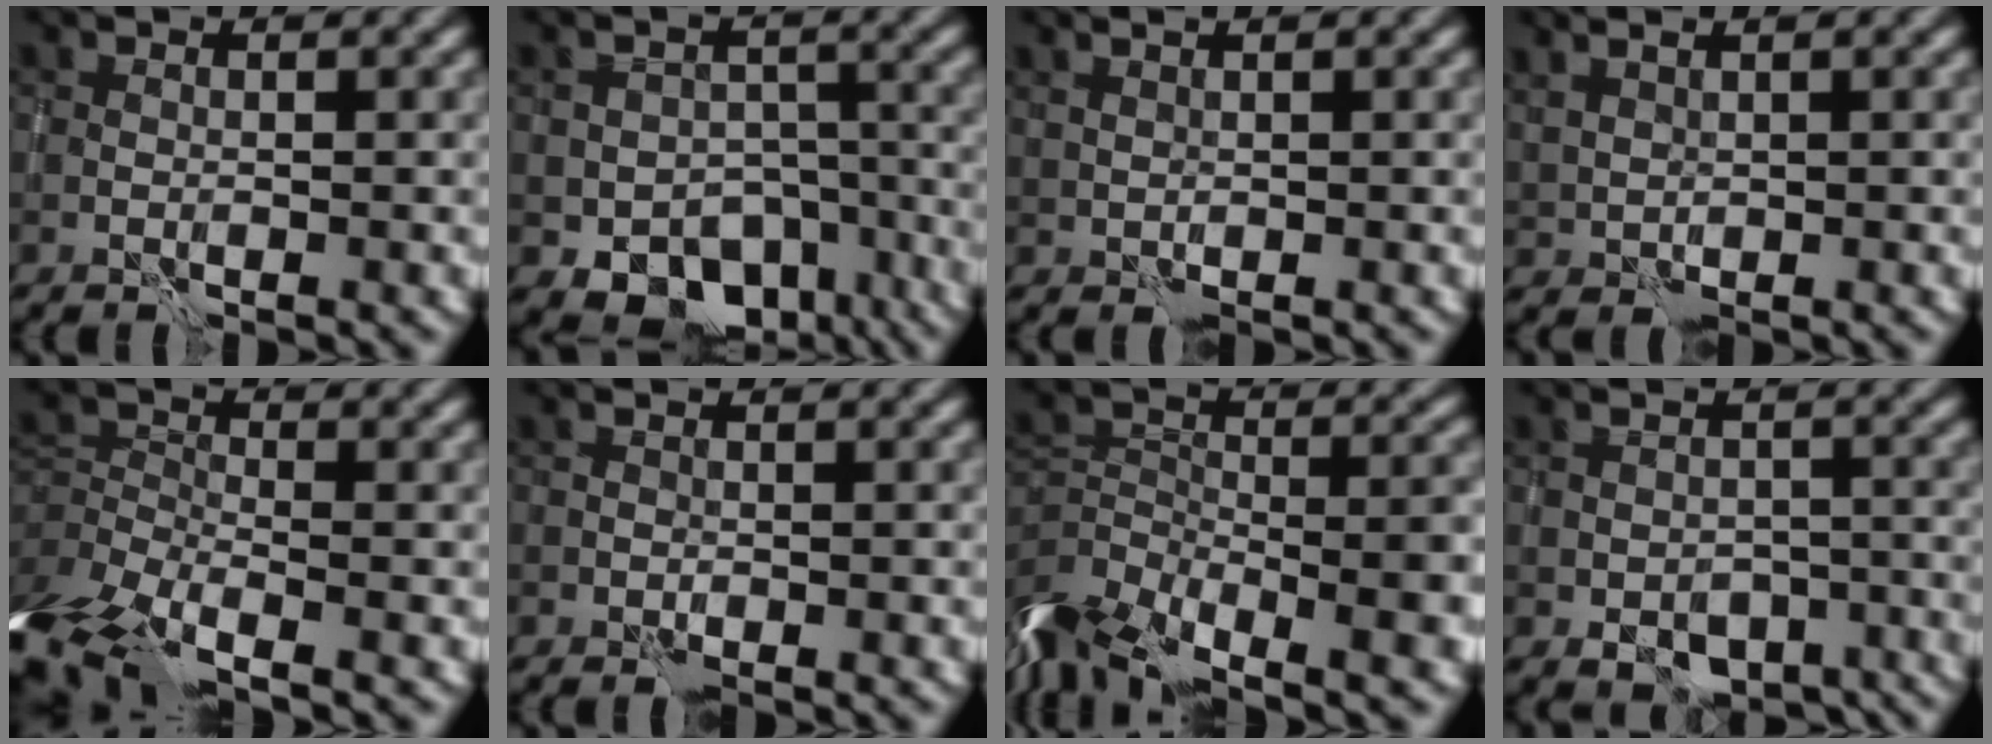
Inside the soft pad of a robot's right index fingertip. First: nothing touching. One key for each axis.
{"total": 8.8, "fx": -5.7, "fy": 5.7, "fz": 3.6, "tx": -0.031, "ty": -0.014, "tz": -0.074}
{"total": 0.9, "fx": 0.8, "fy": 0.2, "fz": 0.3, "tx": -0.004, "ty": -0.001, "tz": 0.018}
{"total": 1.7, "fx": 1.6, "fy": 0.4, "fz": 0.6, "tx": -0.013, "ty": 0.000, "tz": 0.038}
{"total": 8.5, "fx": -5.7, "fy": 4.0, "fz": 5.0, "tx": -0.086, "ty": -0.010, "tz": -0.091}
{"total": 0.6, "fx": -0.4, "fy": 0.4, "fz": 0.1, "tx": 0.003, "ty": 0.000, "tz": -0.009}
{"total": 11.5, "fx": -6.9, "fy": 5.2, "fz": 7.6, "tx": -0.152, "ty": 0.020, "tz": -0.115}
{"total": 5.7, "fx": -3.6, "fy": 3.6, "fz": 2.7, "tx": -0.026, "ty": -0.013, "tz": -0.039}